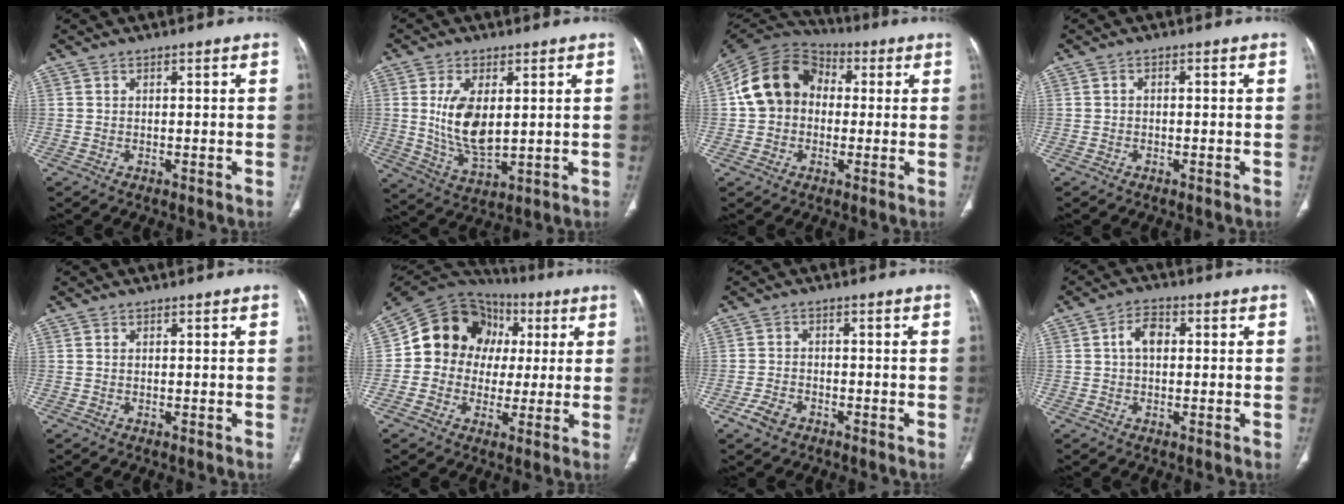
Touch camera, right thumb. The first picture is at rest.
{"total": 10.5, "force": [1.6, 5.3, 9.0], "torque": [-0.170, -0.020, 0.043]}
{"total": 13.7, "force": [1.0, 11.2, 7.9], "torque": [-0.130, 0.033, 0.004]}
{"total": 0.6, "force": [-0.2, 0.4, 0.4], "torque": [-0.004, 0.002, -0.008]}
{"total": 0.0}
{"total": 17.0, "force": [2.7, 14.7, 8.1], "torque": [-0.096, 0.037, 0.043]}
{"total": 3.7, "force": [-2.3, 2.3, 1.7], "torque": [-0.035, 0.013, -0.039]}
{"total": 4.5, "force": [0.6, 2.9, 3.4], "torque": [-0.057, 0.014, 0.006]}